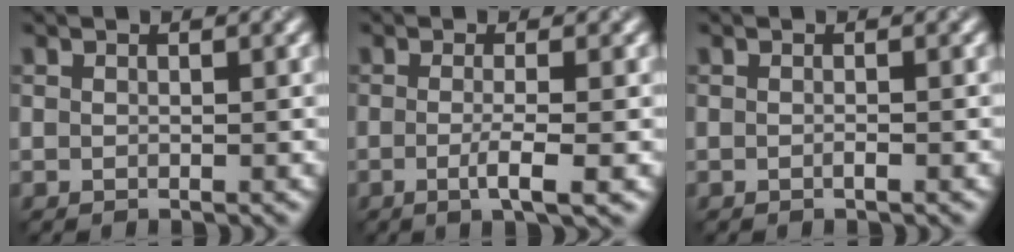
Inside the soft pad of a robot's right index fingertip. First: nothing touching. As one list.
[{"total": 2.9, "force": [-1.2, 0.5, 2.6], "torque": [-0.041, -0.003, -0.013]}, {"total": 1.0, "force": [-0.6, 0.3, 0.7], "torque": [-0.009, 0.004, -0.013]}]